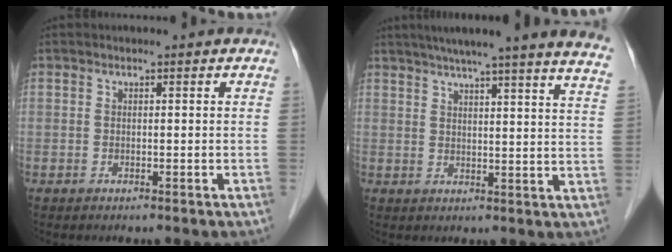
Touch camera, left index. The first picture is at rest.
{"total": 22.1, "force": [19.1, -0.9, 11.2], "torque": [-0.169, -0.030, 0.229]}